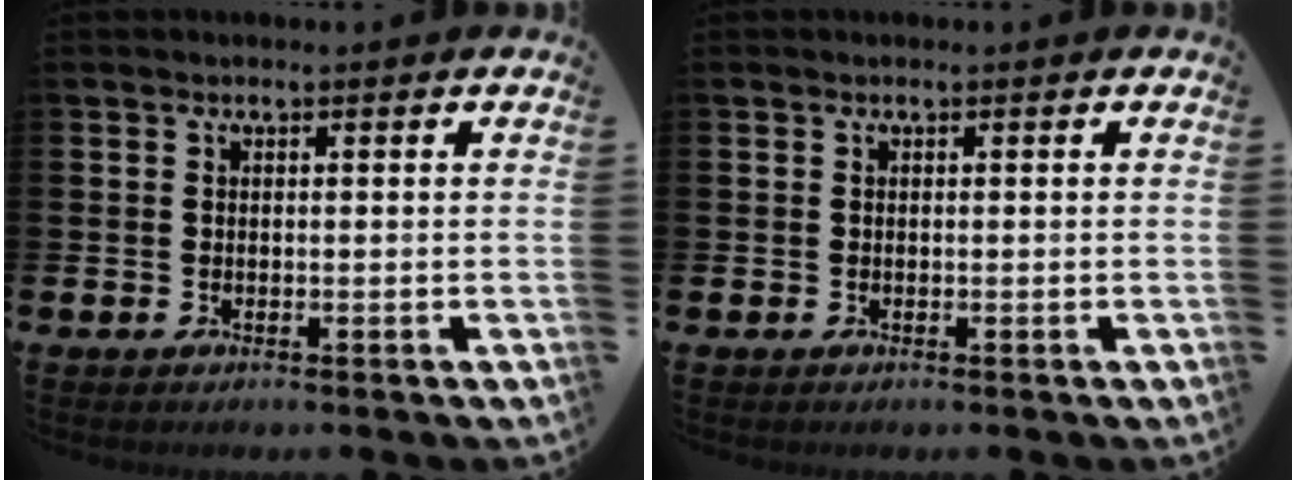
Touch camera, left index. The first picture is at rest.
{"total": 0.0}